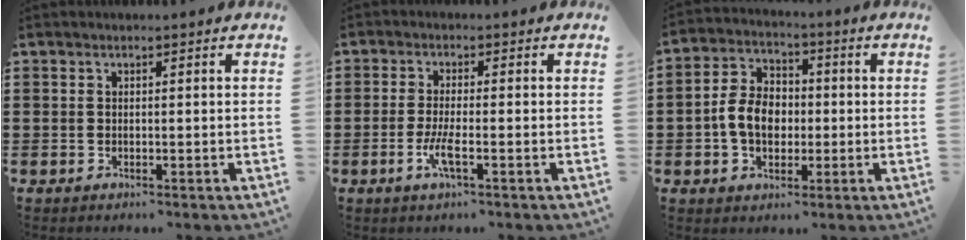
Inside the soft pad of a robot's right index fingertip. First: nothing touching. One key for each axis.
{"total": 3.9, "fx": -1.6, "fy": 0.6, "fz": 3.5, "tx": -0.080, "ty": -0.009, "tz": -0.034}
{"total": 7.2, "fx": -1.0, "fy": 5.3, "fz": 4.8, "tx": -0.115, "ty": 0.009, "tz": -0.023}